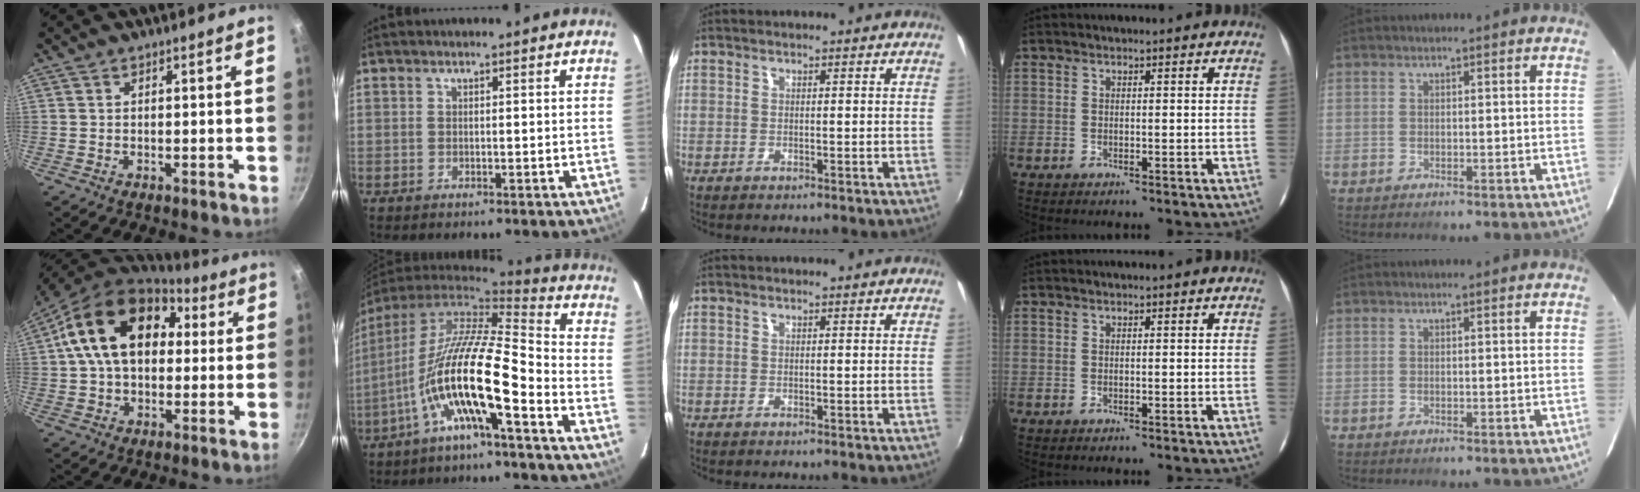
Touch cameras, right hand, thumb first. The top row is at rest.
{"thumb": {"total": 18.7, "force": [4.1, 12.9, 12.9], "torque": [-0.190, 0.024, 0.055]}, "index": {"total": 14.9, "force": [-5.9, 2.0, 13.5], "torque": [-0.238, -0.012, -0.117]}}